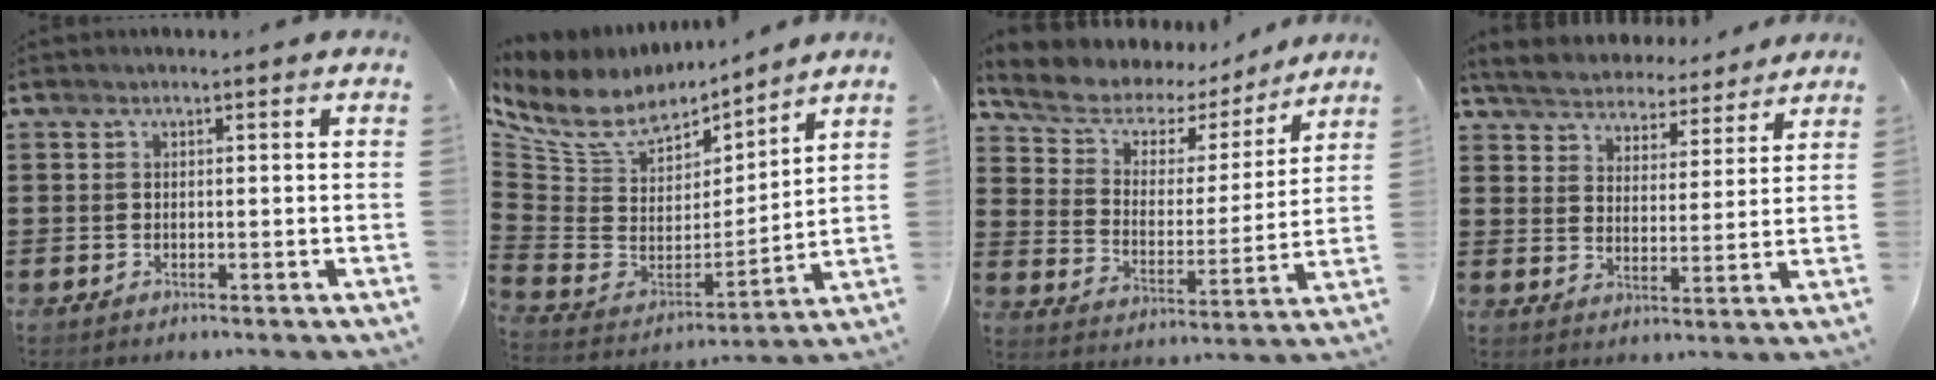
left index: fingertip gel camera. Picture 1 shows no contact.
{"total": 8.8, "force": [6.6, 4.3, 4.1], "torque": [-0.114, -0.044, 0.120]}
{"total": 5.9, "force": [4.5, 3.7, 1.2], "torque": [-0.058, -0.025, 0.075]}
{"total": 5.5, "force": [5.5, 0.3, 0.1], "torque": [-0.033, -0.038, 0.096]}